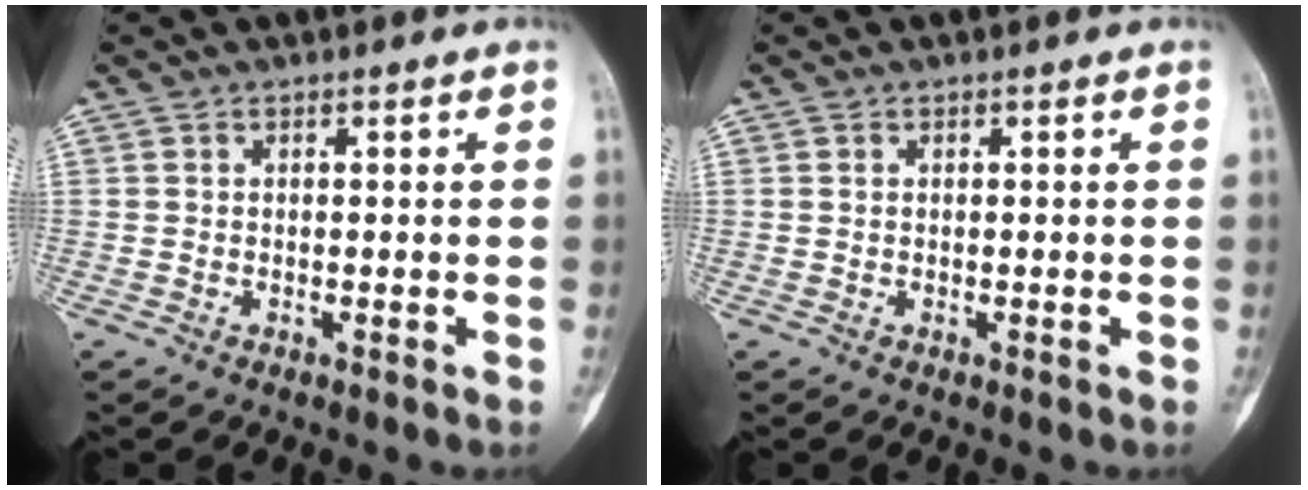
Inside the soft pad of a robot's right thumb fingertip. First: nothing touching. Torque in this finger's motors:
{"motor_torque": [-0.01, 0.00, -0.20, -0.16, -0.06]}